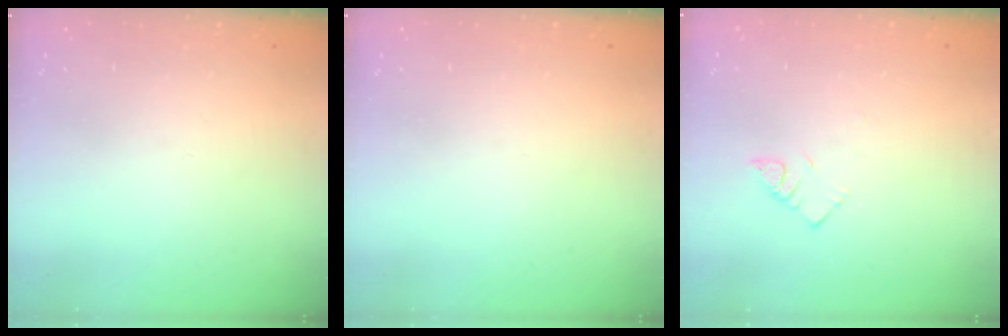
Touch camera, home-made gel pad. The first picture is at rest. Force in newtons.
{"total": 0.0}
{"total": 3.4, "press": 3.3, "slide": 0.6}